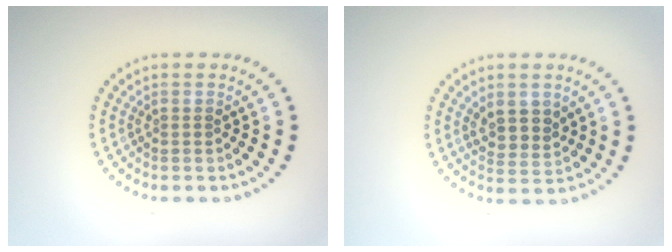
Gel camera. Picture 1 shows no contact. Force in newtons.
{"total": 2.6, "press": 2.3, "slide": 1.2}